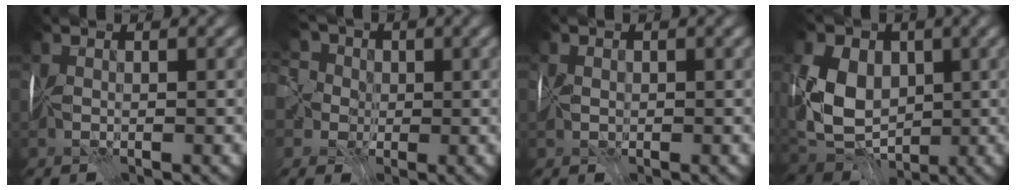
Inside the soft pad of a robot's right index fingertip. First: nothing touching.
{"total": 7.2, "force": [1.1, 6.1, 3.7], "torque": [-0.068, 0.015, -0.024]}
{"total": 0.5, "force": [-0.3, -0.1, -0.4], "torque": [0.004, -0.007, -0.003]}
{"total": 7.4, "force": [0.2, 5.6, 4.8], "torque": [-0.108, -0.011, 0.001]}